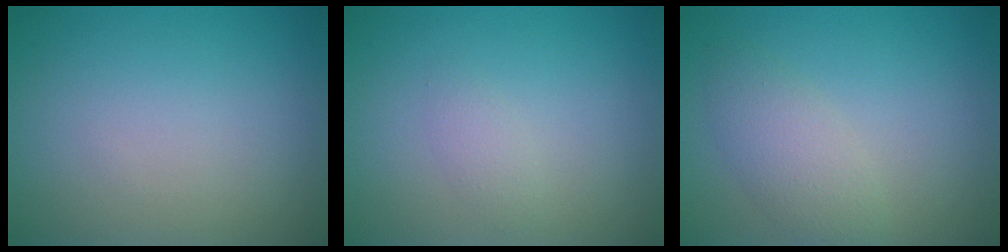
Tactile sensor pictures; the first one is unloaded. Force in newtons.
{"total": 1.1, "press": 1.1, "slide": 0.1}
{"total": 2.9, "press": 2.9, "slide": 0.1}